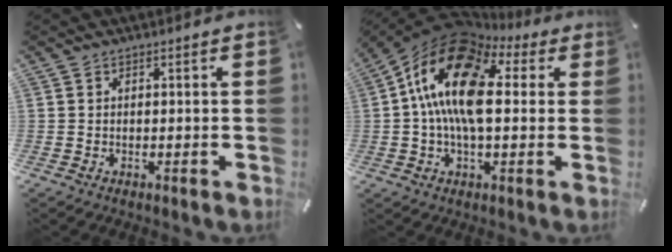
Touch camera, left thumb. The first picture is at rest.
{"total": 18.1, "force": [2.7, 10.4, 14.6], "torque": [-0.290, -0.013, 0.038]}